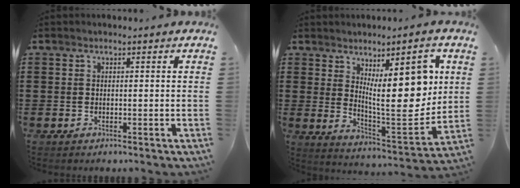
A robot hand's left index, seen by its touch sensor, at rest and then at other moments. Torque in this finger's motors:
{"motor_torque": [2.14, 0.00, 1.05, 0.21]}